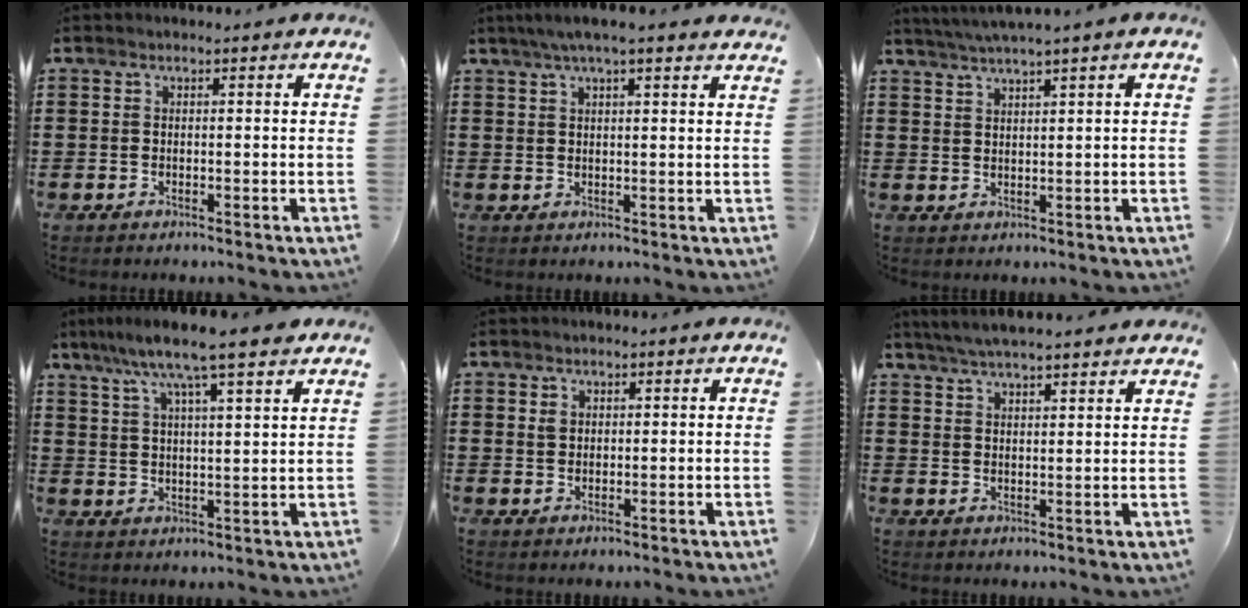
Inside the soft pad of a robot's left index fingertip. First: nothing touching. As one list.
[{"total": 3.8, "force": [2.9, 0.0, 2.5], "torque": [-0.054, -0.002, 0.052]}, {"total": 2.4, "force": [2.0, -0.7, 1.2], "torque": [-0.026, -0.005, 0.036]}, {"total": 8.4, "force": [6.5, 0.6, 5.2], "torque": [-0.120, -0.015, 0.114]}, {"total": 1.4, "force": [0.7, 1.0, 0.6], "torque": [-0.014, 0.004, 0.014]}, {"total": 4.3, "force": [4.1, -0.2, 1.2], "torque": [-0.036, -0.010, 0.074]}]